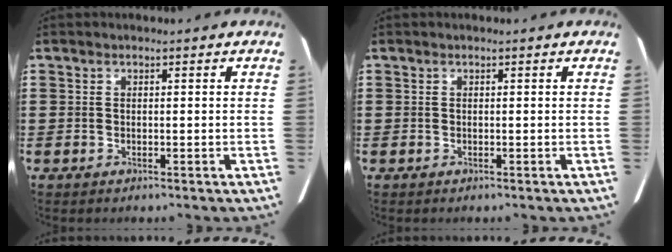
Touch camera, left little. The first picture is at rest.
{"total": 0.0}